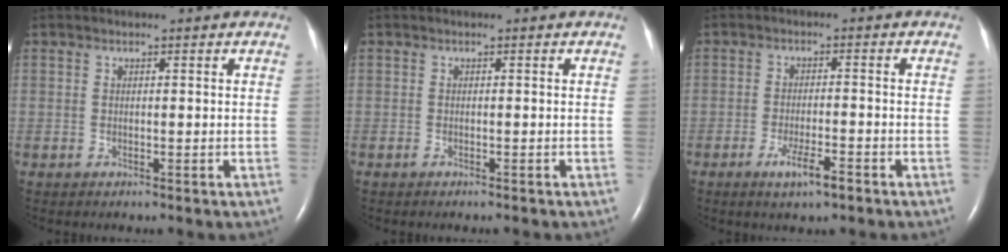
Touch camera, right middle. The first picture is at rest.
{"total": 0.7, "force": [-0.6, 0.1, 0.4], "torque": [-0.013, -0.003, -0.008]}
{"total": 4.4, "force": [-2.7, 0.6, 3.5], "torque": [-0.068, -0.005, -0.047]}